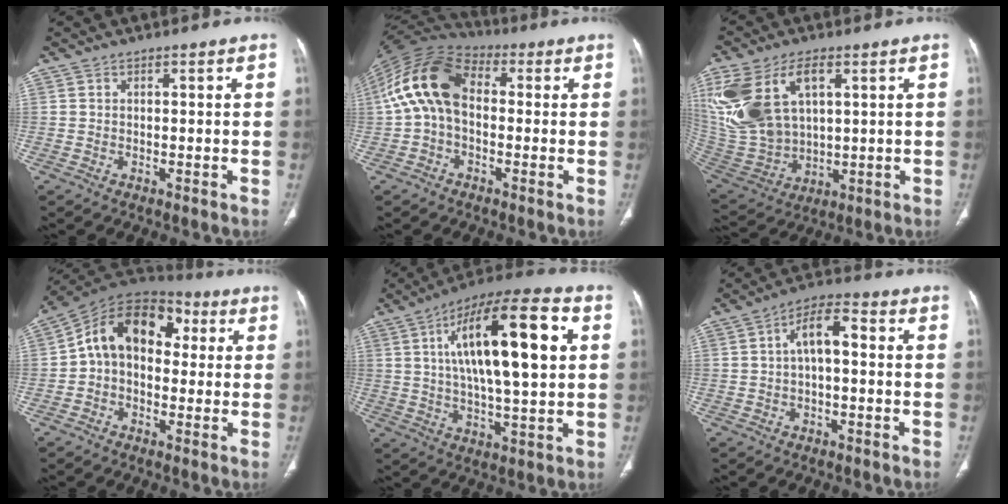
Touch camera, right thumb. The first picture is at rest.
{"total": 14.2, "force": [0.6, 9.3, 10.7], "torque": [-0.205, 0.039, -0.003]}
{"total": 21.0, "force": [6.8, 12.6, 15.4], "torque": [-0.343, -0.015, 0.146]}
{"total": 14.6, "force": [1.9, 10.2, 10.3], "torque": [-0.135, 0.048, 0.018]}
{"total": 21.7, "force": [5.1, 6.7, 20.0], "torque": [-0.322, 0.011, 0.078]}
{"total": 7.2, "force": [0.6, 3.2, 6.4], "torque": [-0.107, 0.029, 0.001]}